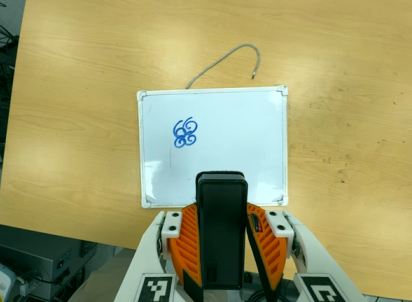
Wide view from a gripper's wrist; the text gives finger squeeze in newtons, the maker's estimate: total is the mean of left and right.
{"total": 6.0, "left": 4.8, "right": 7.2}